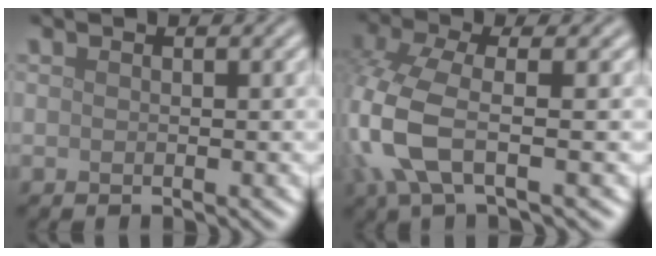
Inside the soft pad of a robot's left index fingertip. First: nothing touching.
{"total": 6.2, "force": [-2.0, 2.3, 5.4], "torque": [-0.145, -0.004, -0.050]}